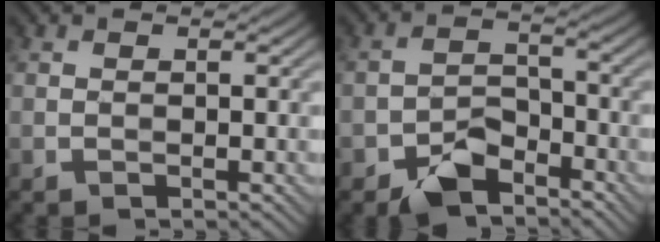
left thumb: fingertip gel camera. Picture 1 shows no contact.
{"total": 5.9, "force": [-4.2, 3.2, 2.7], "torque": [-0.044, 0.000, -0.088]}